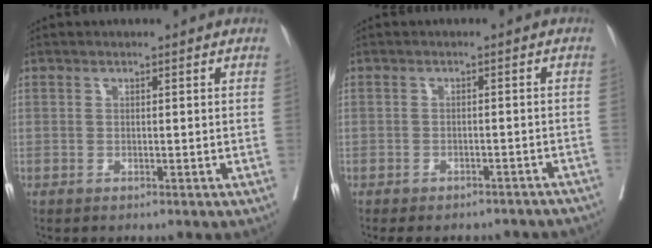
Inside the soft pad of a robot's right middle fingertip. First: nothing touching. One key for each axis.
{"total": 12.2, "fx": -10.7, "fy": 4.4, "fz": 3.9, "tx": -0.061, "ty": 0.004, "tz": -0.112}